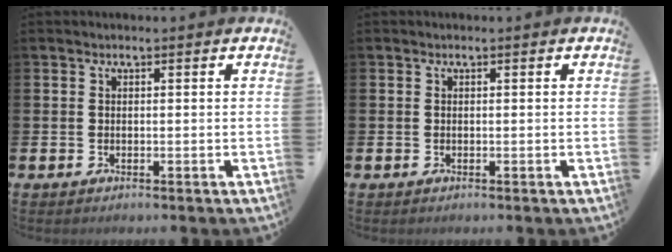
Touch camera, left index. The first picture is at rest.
{"total": 0.0}